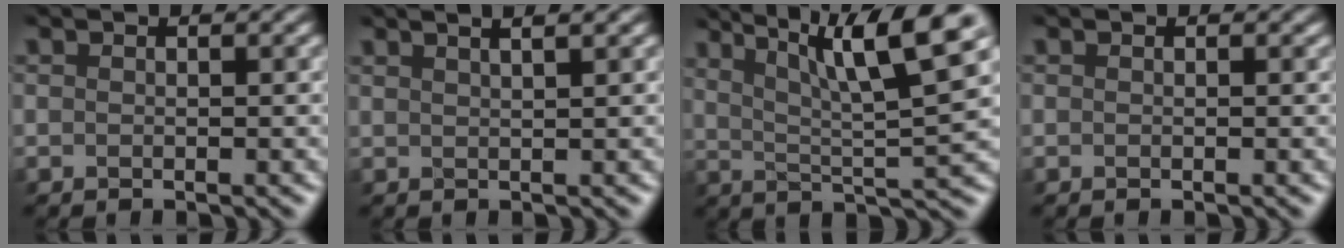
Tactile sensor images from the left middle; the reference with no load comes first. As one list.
[{"total": 5.2, "force": [3.2, 2.2, 3.4], "torque": [-0.011, 0.042, 0.013]}, {"total": 10.1, "force": [5.0, 2.3, 8.5], "torque": [-0.134, 0.010, 0.088]}, {"total": 0.0}]